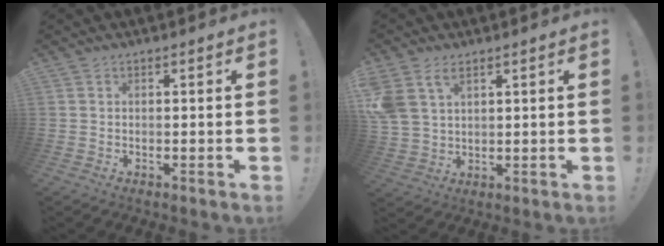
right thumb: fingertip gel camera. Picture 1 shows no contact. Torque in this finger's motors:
{"motor_torque": [0.26, 0.36, 0.49, 0.17, 0.14]}